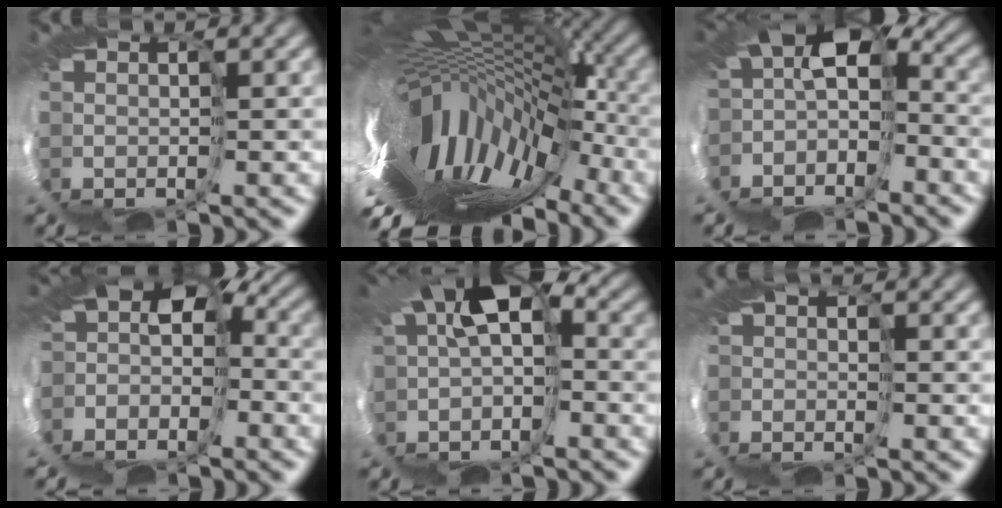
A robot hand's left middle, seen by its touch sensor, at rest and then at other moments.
{"total": 13.8, "force": [-1.8, 5.0, 12.7], "torque": [-0.167, -0.009, -0.031]}
{"total": 4.6, "force": [-2.4, 2.4, 3.2], "torque": [-0.066, -0.022, -0.020]}
{"total": 5.5, "force": [-3.8, 3.4, 2.1], "torque": [-0.047, -0.024, -0.017]}
{"total": 5.5, "force": [-0.4, 2.3, 5.0], "torque": [-0.072, -0.009, -0.001]}
{"total": 0.6, "force": [-0.5, -0.2, 0.2], "torque": [0.007, -0.006, -0.010]}